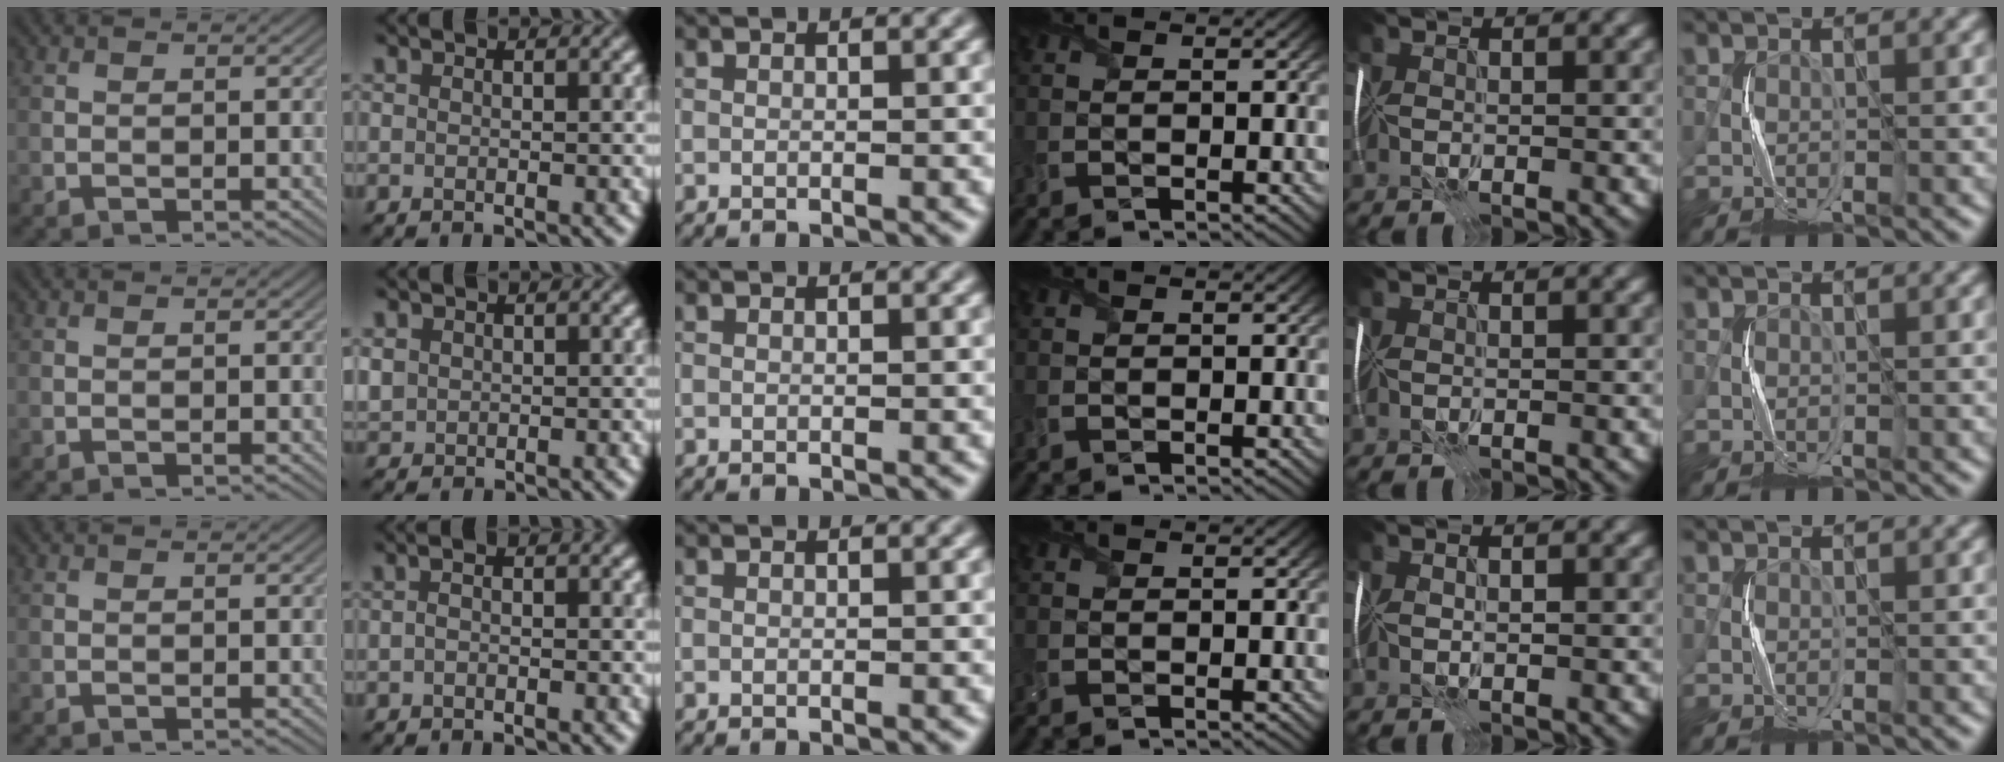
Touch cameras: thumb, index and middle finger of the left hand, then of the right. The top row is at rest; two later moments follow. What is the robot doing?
{"motion": "fold", "object": "plastic wrap"}